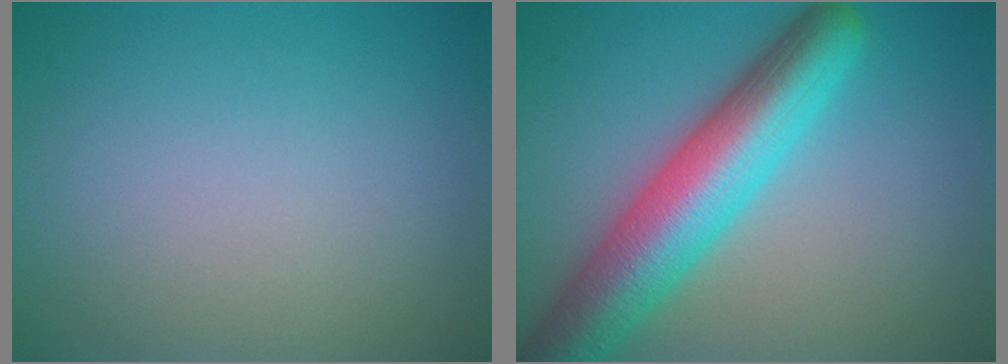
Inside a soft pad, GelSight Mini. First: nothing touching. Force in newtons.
{"total": 9.3, "press": 9.3, "slide": 0.4}